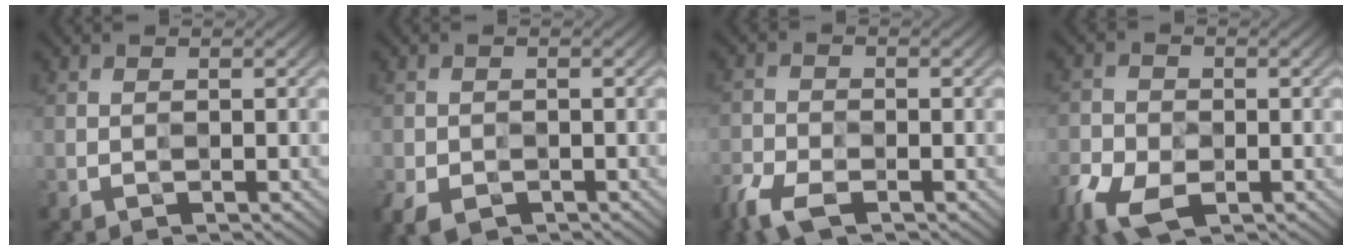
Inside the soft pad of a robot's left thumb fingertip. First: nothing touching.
{"total": 2.8, "force": [-1.5, 2.1, 1.2], "torque": [-0.027, -0.014, -0.028]}
{"total": 5.2, "force": [-3.6, 2.2, 3.0], "torque": [-0.072, -0.012, -0.077]}
{"total": 6.5, "force": [-3.7, 3.6, 4.0], "torque": [-0.098, -0.015, -0.072]}